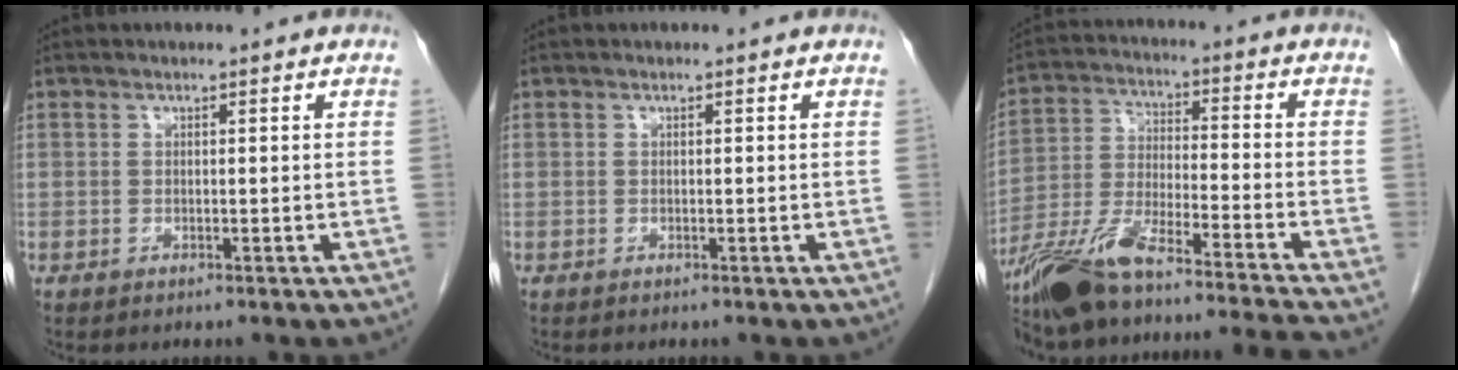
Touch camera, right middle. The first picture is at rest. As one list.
[{"total": 0.0}, {"total": 18.5, "force": [-15.6, -1.1, 9.9], "torque": [-0.201, -0.019, -0.277]}]